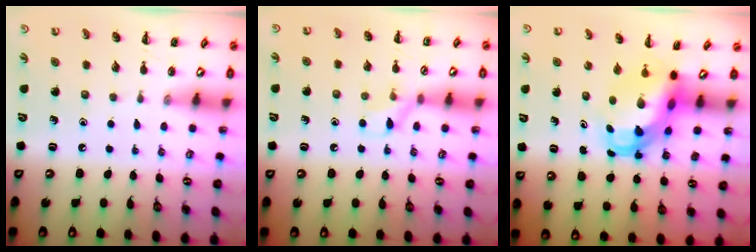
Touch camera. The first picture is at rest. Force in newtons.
{"total": 7.1, "press": 6.9, "slide": 1.5}
{"total": 6.3, "press": 6.1, "slide": 1.6}